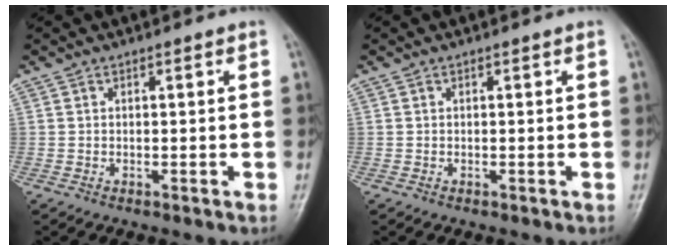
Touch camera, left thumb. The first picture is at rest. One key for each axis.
{"total": 0.0}